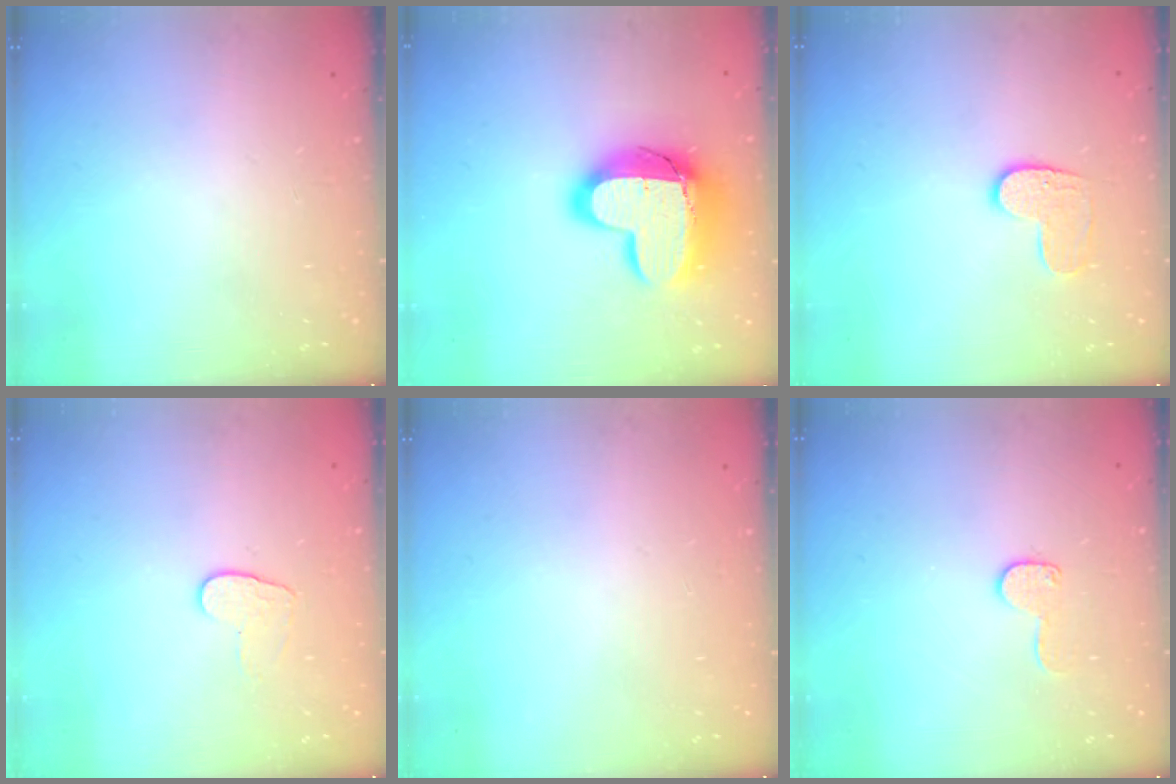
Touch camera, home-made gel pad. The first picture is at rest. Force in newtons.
{"total": 18.5, "press": 18.5, "slide": 1.2}
{"total": 7.0, "press": 7.0, "slide": 0.2}
{"total": 5.3, "press": 5.3, "slide": 0.5}
{"total": 0.0}
{"total": 8.4, "press": 8.4, "slide": 0.5}